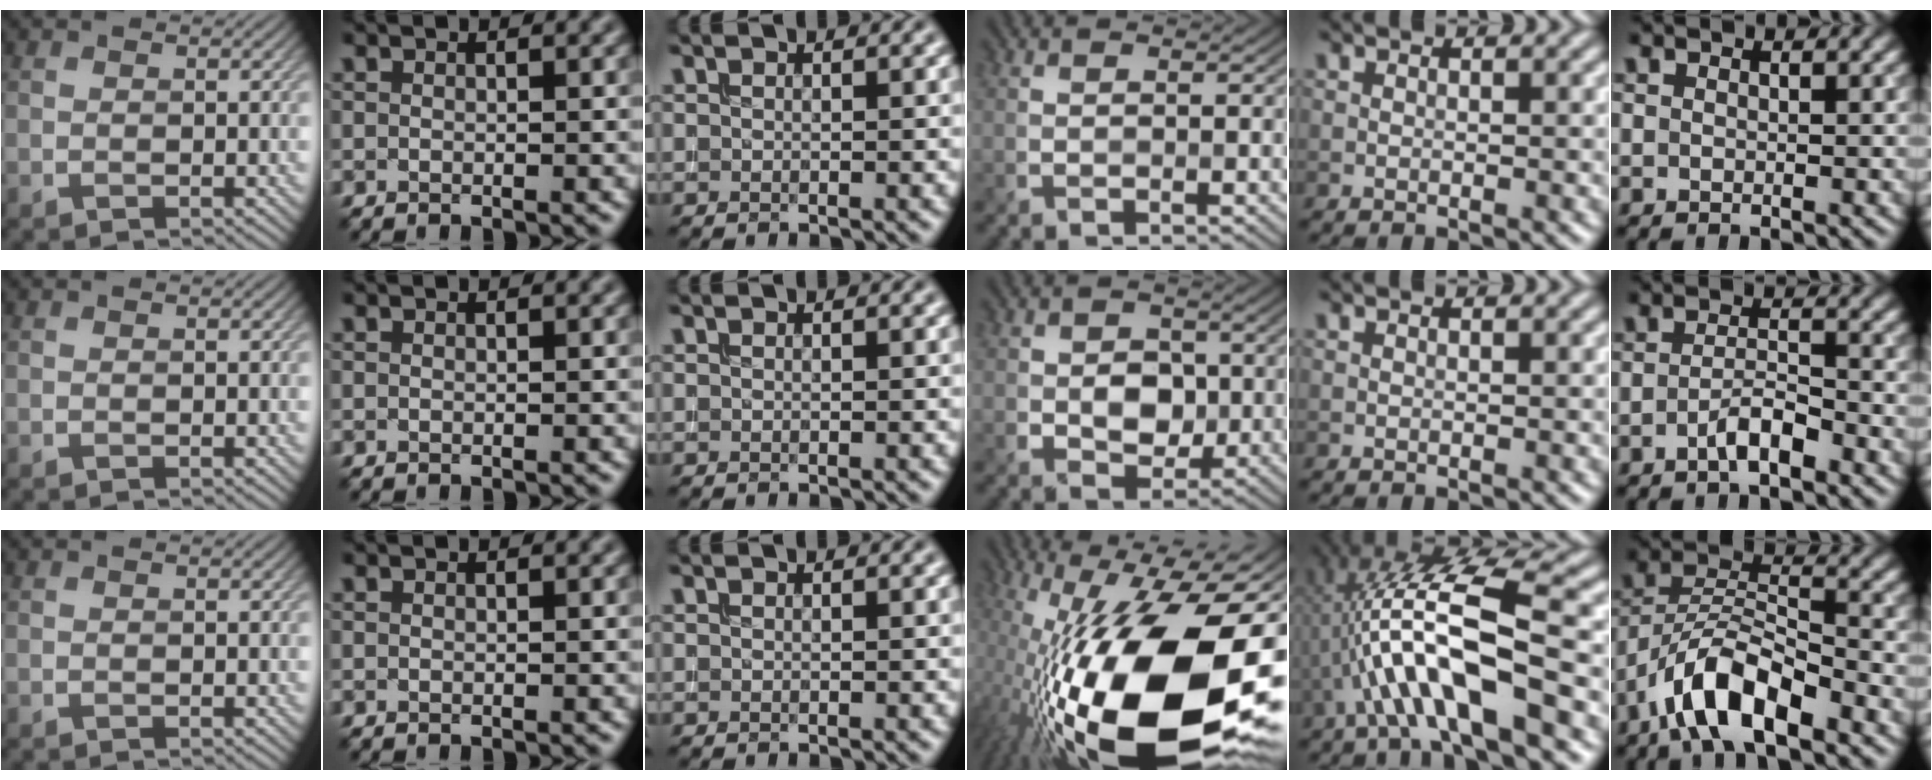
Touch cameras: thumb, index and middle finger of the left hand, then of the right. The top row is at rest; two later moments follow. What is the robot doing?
{"motion": "extract", "object": "bucket"}